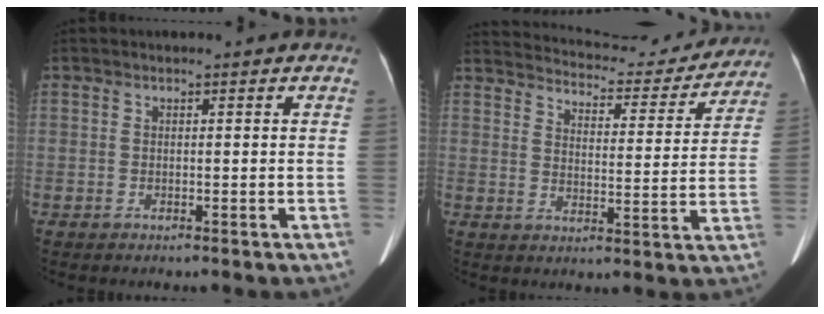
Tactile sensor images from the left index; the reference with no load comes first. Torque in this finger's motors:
{"motor_torque": [0.00, -2.14, 0.13, 0.00]}